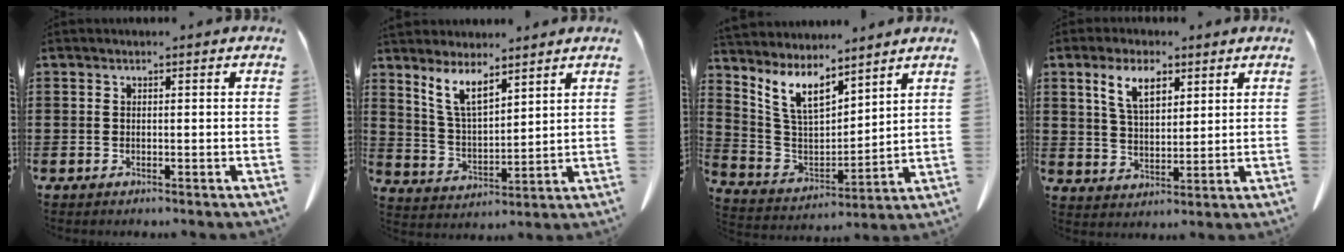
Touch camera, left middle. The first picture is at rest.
{"total": 7.4, "force": [5.7, 2.1, 4.2], "torque": [-0.100, -0.018, 0.106]}
{"total": 8.7, "force": [6.4, 3.7, 4.7], "torque": [-0.118, -0.023, 0.118]}
{"total": 6.9, "force": [3.9, 3.3, 4.6], "torque": [-0.096, 0.007, 0.071]}